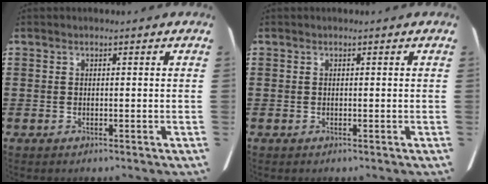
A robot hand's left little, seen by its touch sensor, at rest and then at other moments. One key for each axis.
{"total": 0.0}